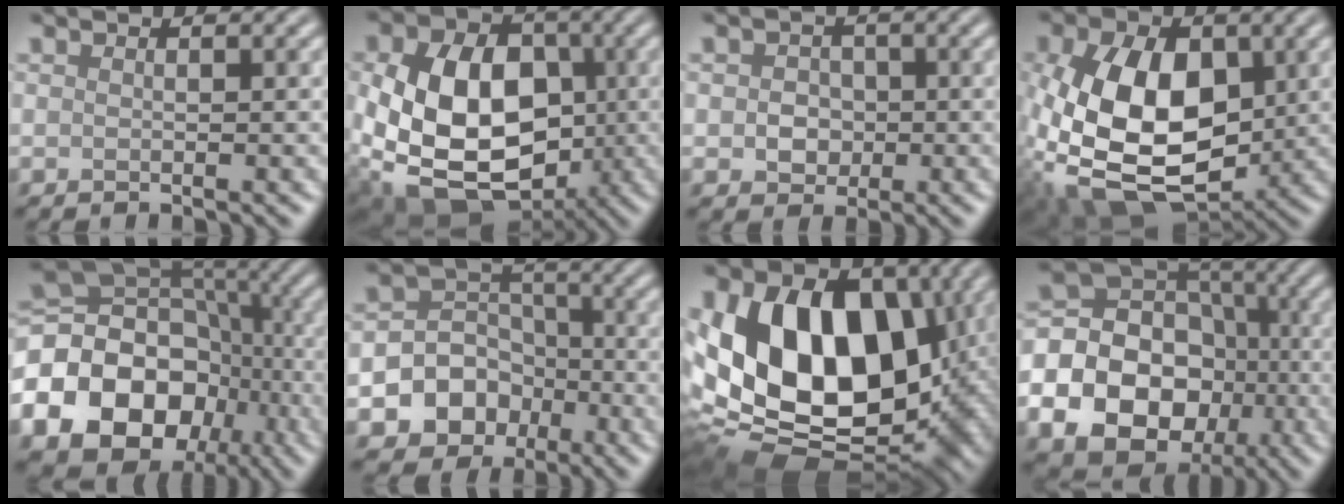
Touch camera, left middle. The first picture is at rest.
{"total": 15.4, "force": [-1.9, 11.9, 9.6], "torque": [-0.170, -0.023, -0.034]}
{"total": 2.5, "force": [-0.1, 2.2, 1.2], "torque": [-0.016, -0.001, -0.007]}
{"total": 13.0, "force": [-0.6, 8.2, 10.0], "torque": [-0.214, -0.012, -0.011]}
{"total": 20.5, "force": [-7.2, 16.8, 9.3], "torque": [-0.179, -0.019, -0.130]}
{"total": 8.7, "force": [-4.0, 7.3, 2.5], "torque": [-0.025, -0.007, -0.090]}
{"total": 17.2, "force": [2.1, 12.0, 12.2], "torque": [-0.230, -0.016, 0.030]}
{"total": 18.3, "force": [-5.2, 16.0, 7.2], "torque": [-0.176, -0.018, -0.099]}